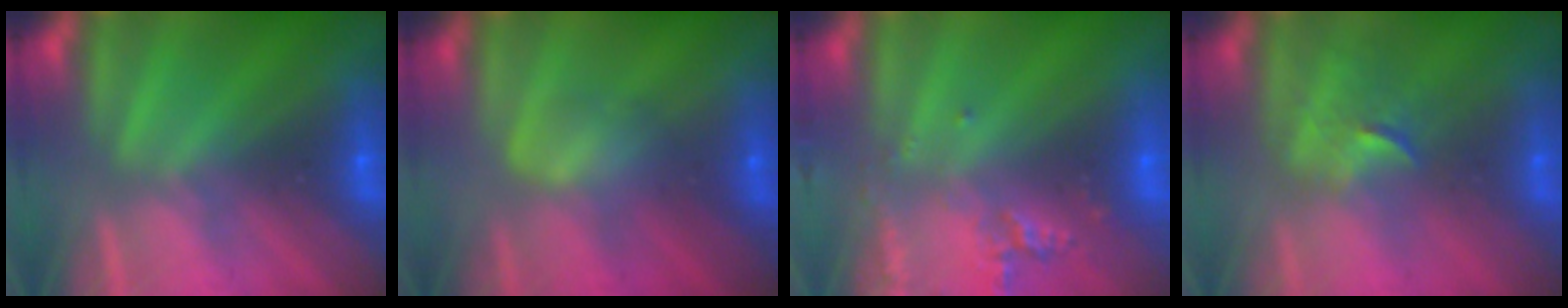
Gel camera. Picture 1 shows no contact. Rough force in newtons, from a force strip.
{"total": 2.8}
{"total": 2.4}
{"total": 2.5}